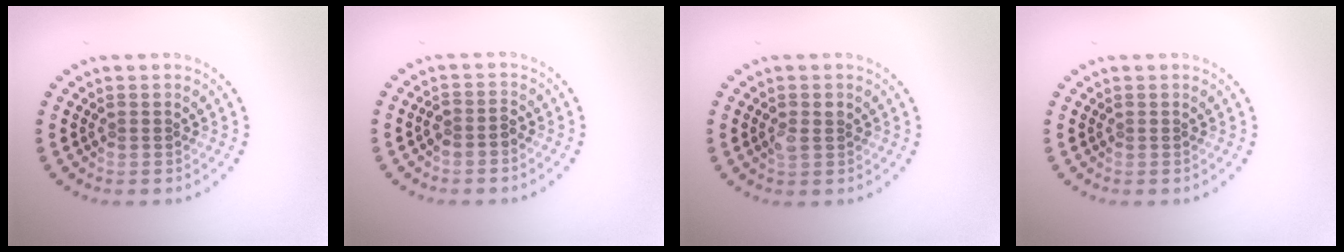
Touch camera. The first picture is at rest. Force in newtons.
{"total": 1.4, "press": 1.2, "slide": 0.7}
{"total": 1.6, "press": 1.5, "slide": 0.3}
{"total": 0.0}